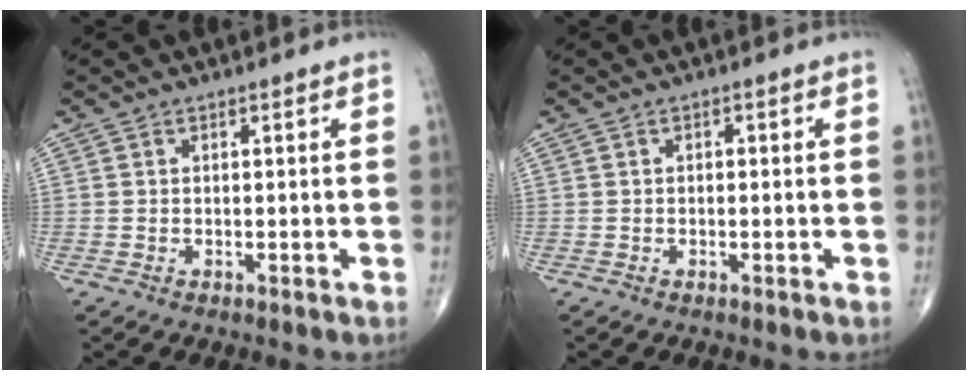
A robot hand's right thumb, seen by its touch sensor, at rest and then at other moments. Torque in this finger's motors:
{"motor_torque": [-0.53, -0.09, -0.09, 0.25, 0.01]}